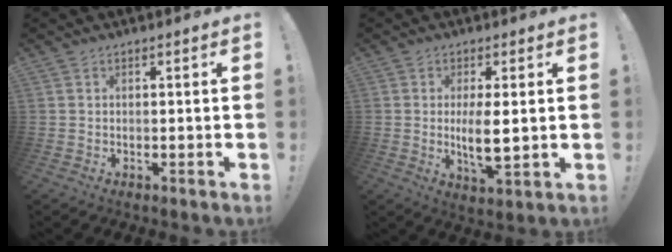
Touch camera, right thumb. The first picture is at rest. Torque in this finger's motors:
{"motor_torque": [-0.47, 0.50, -0.08, 0.29, 0.25]}